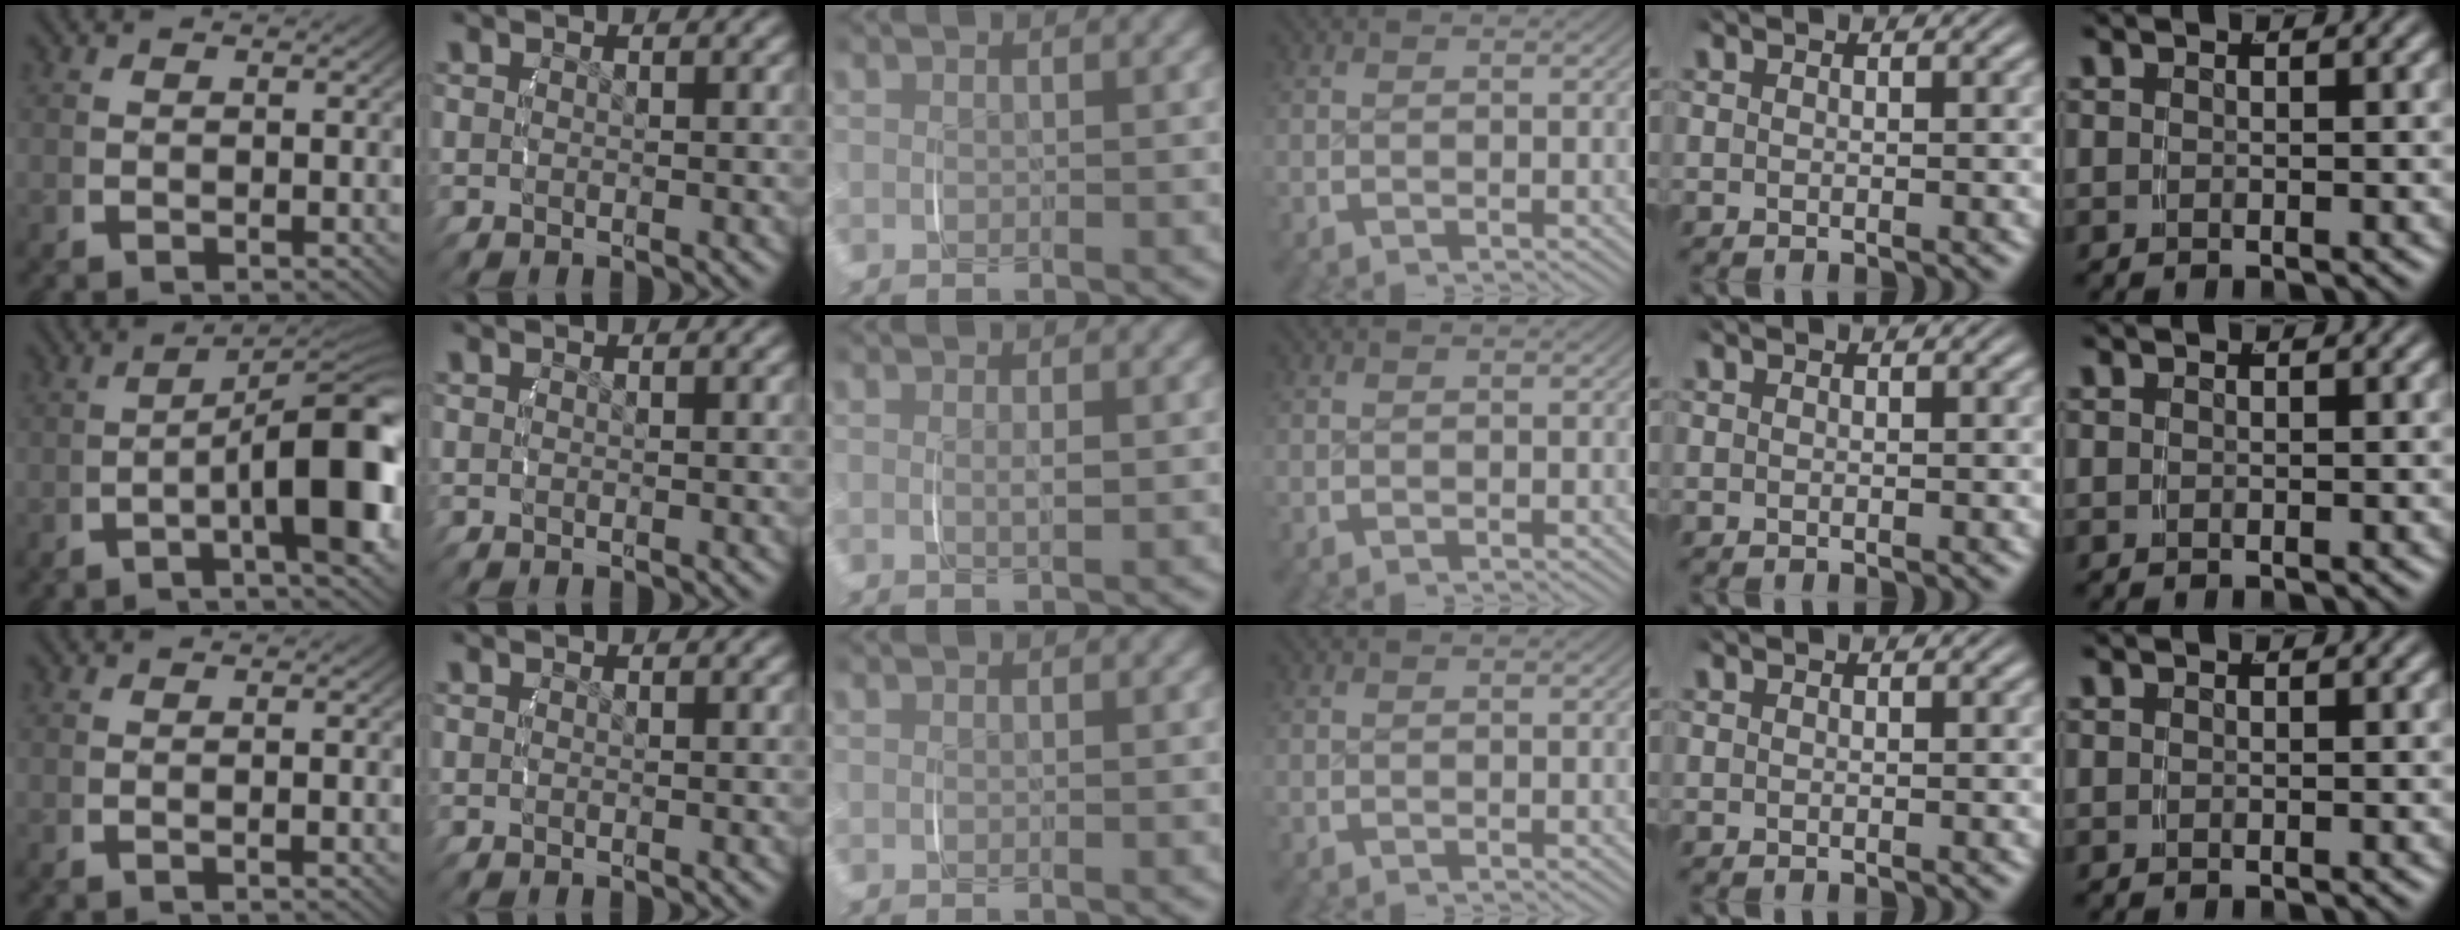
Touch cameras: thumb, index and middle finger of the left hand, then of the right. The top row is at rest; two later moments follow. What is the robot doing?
{"motion": "lift_and_place", "object": "camera"}